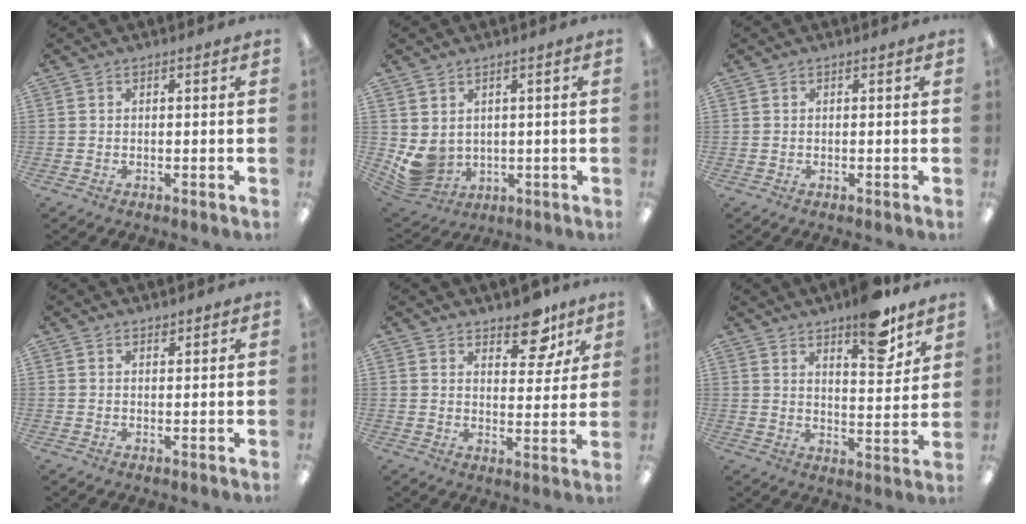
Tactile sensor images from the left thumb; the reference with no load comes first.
{"total": 6.0, "force": [1.7, 5.2, 2.6], "torque": [-0.084, -0.015, 0.037]}
{"total": 0.0}
{"total": 1.1, "force": [1.1, 0.4, 0.1], "torque": [-0.002, 0.000, 0.020]}
{"total": 9.9, "force": [7.4, 4.5, 4.8], "torque": [-0.043, -0.045, 0.124]}
{"total": 10.8, "force": [8.3, 3.4, 6.0], "torque": [-0.068, -0.056, 0.139]}